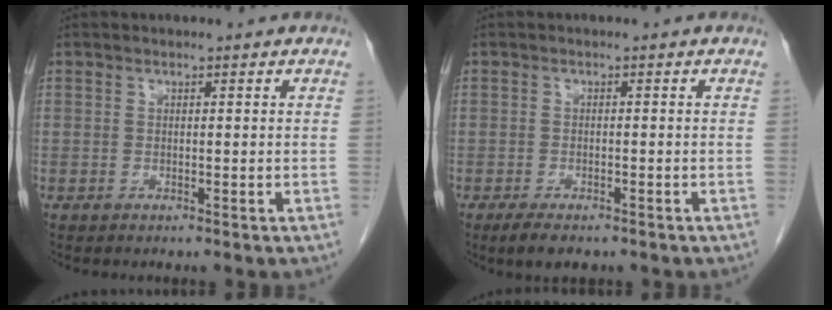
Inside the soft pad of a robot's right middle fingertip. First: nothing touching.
{"total": 3.5, "force": [-2.5, 1.2, 2.1], "torque": [-0.042, -0.008, -0.035]}